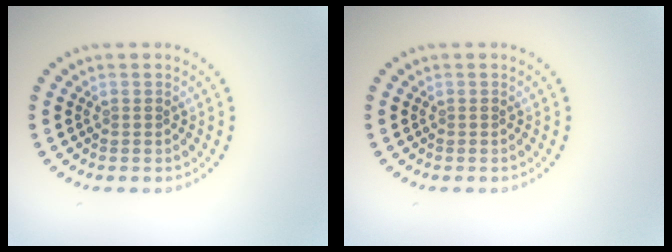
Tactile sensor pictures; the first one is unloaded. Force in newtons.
{"total": 0.0}